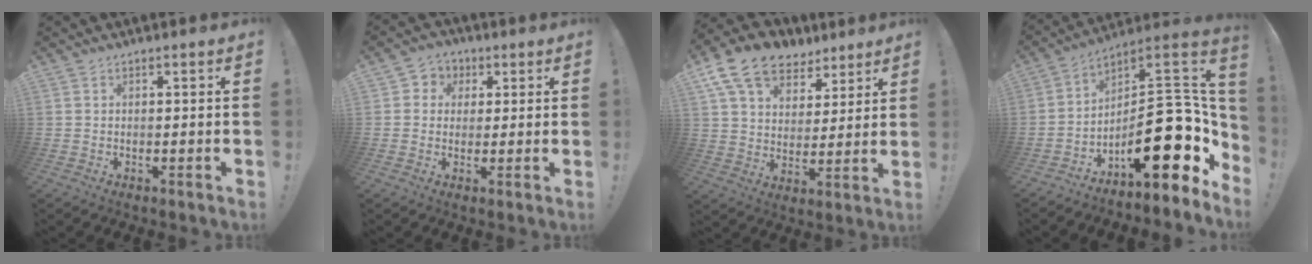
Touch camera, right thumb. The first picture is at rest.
{"total": 4.9, "force": [0.1, 4.7, 1.3], "torque": [-0.008, 0.002, 0.002]}
{"total": 15.9, "force": [10.0, 10.2, 6.9], "torque": [-0.113, -0.060, 0.189]}
{"total": 25.3, "force": [-6.4, 11.1, 21.8], "torque": [-0.306, 0.026, -0.092]}